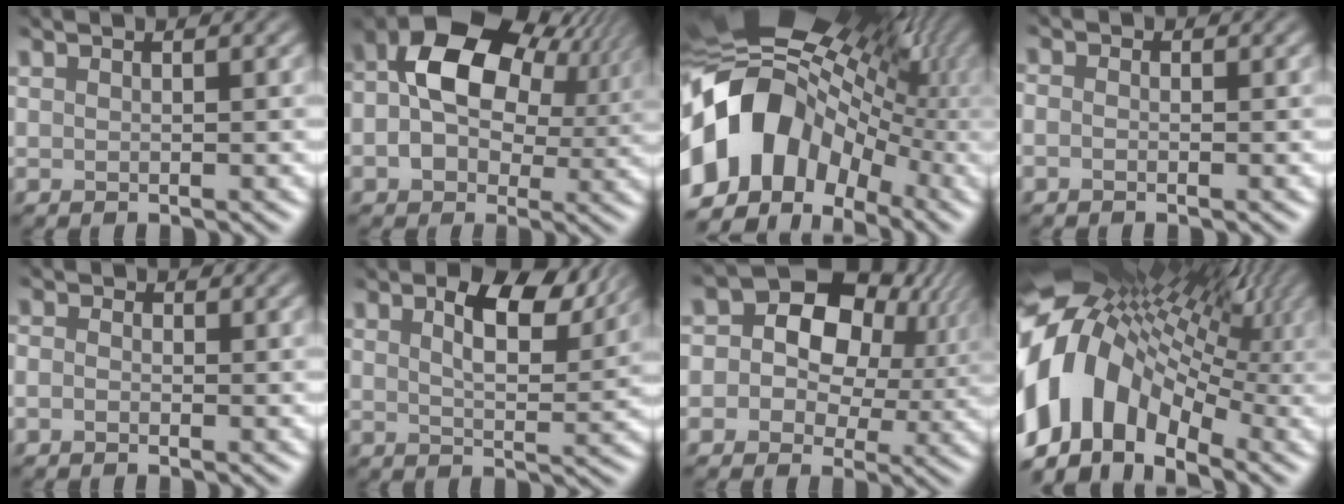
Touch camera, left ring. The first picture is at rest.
{"total": 11.6, "force": [1.0, 8.6, 7.7], "torque": [-0.145, -0.004, 0.029]}
{"total": 15.7, "force": [-4.5, 12.0, 9.1], "torque": [-0.200, -0.001, -0.074]}
{"total": 1.5, "force": [-1.2, -0.1, -0.9], "torque": [-0.005, -0.011, -0.004]}
{"total": 1.7, "force": [-1.5, 0.4, -0.7], "torque": [-0.009, -0.014, -0.010]}
{"total": 4.8, "force": [2.2, 2.1, 3.6], "torque": [-0.081, -0.010, 0.049]}
{"total": 11.7, "force": [1.9, 9.4, 6.7], "torque": [-0.103, 0.026, 0.022]}
{"total": 14.6, "force": [-2.7, 10.0, 10.3], "torque": [-0.239, 0.000, -0.034]}